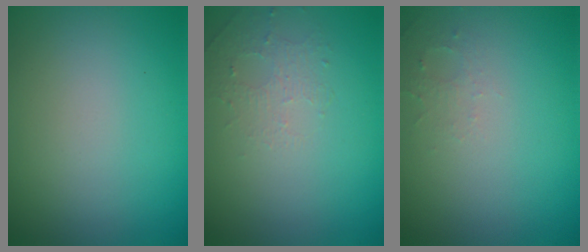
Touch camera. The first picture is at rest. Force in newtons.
{"total": 1.3, "press": 0.7, "slide": 1.2}
{"total": 1.2, "press": 1.2, "slide": 0.3}